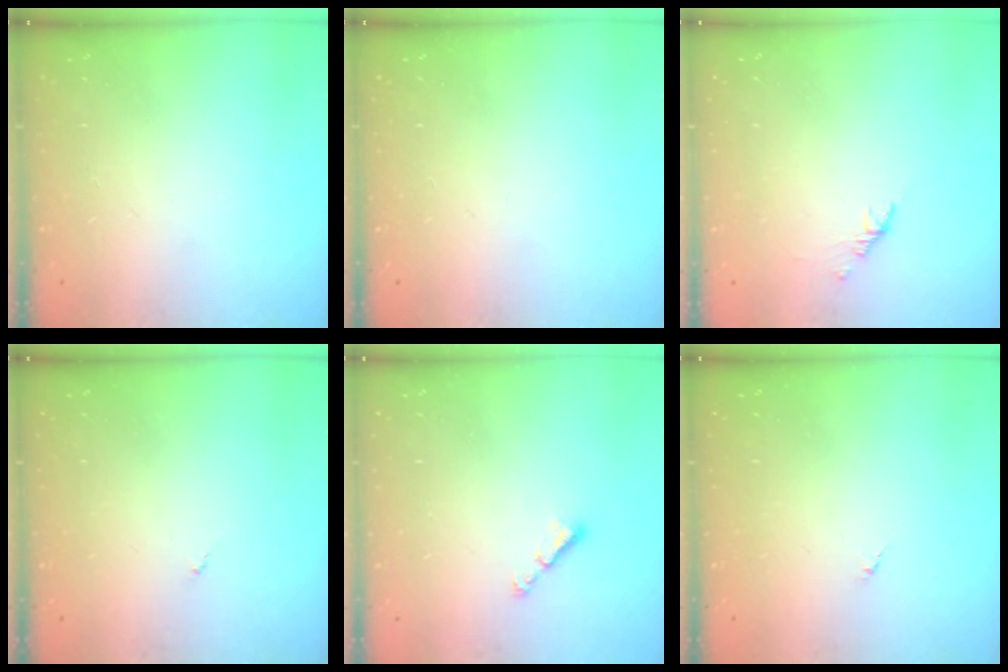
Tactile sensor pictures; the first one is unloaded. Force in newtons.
{"total": 0.0}
{"total": 1.1, "press": 1.0, "slide": 0.5}
{"total": 0.0}
{"total": 2.9, "press": 2.9, "slide": 0.3}
{"total": 0.0}